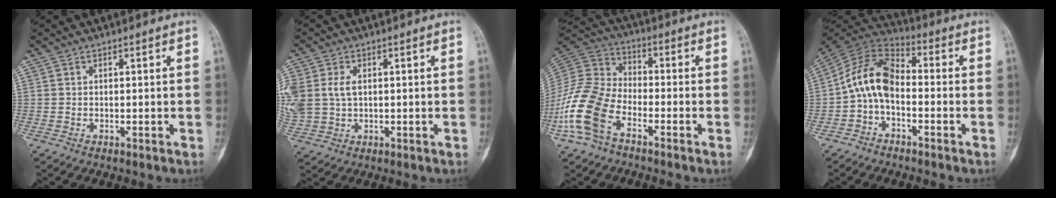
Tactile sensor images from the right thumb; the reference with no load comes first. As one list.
[{"total": 11.0, "force": [1.4, 8.1, 7.3], "torque": [-0.202, 0.008, 0.037]}, {"total": 15.3, "force": [-7.0, 8.9, 10.3], "torque": [-0.223, 0.041, -0.151]}, {"total": 11.3, "force": [-2.3, 7.0, 8.5], "torque": [-0.156, 0.052, -0.059]}]